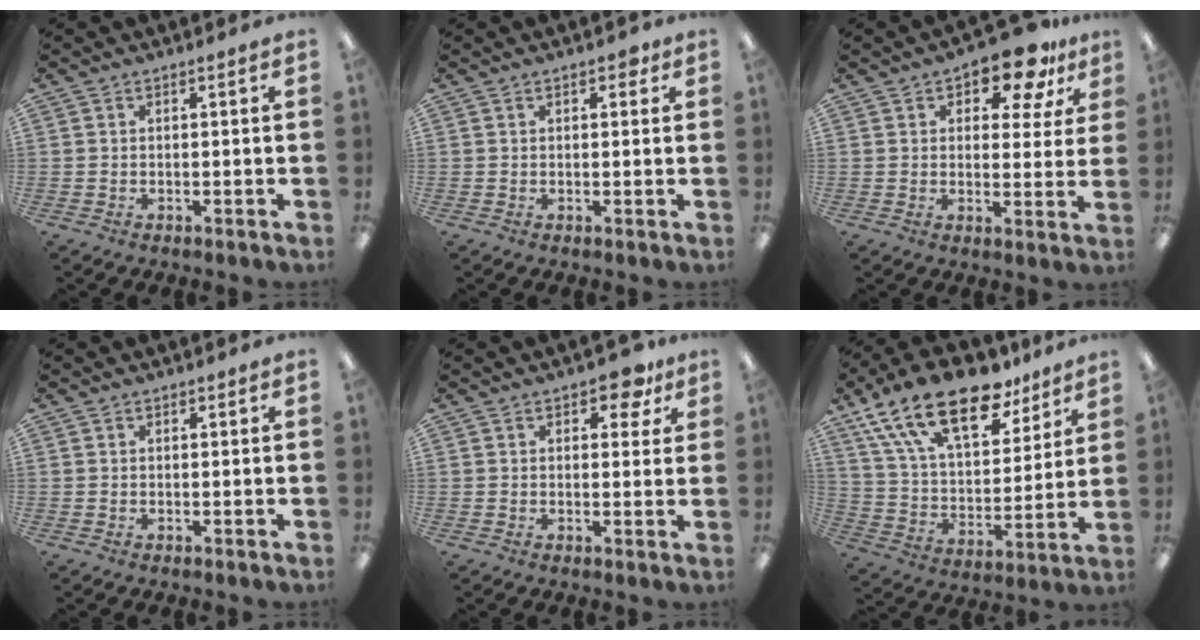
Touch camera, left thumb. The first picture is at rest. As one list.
[{"total": 2.0, "force": [1.0, 1.2, 1.3], "torque": [-0.010, -0.001, 0.013]}, {"total": 10.9, "force": [7.5, 5.0, 6.1], "torque": [-0.086, -0.033, 0.129]}, {"total": 0.6, "force": [0.4, 0.5, 0.1], "torque": [-0.001, 0.002, 0.007]}, {"total": 6.1, "force": [3.7, 3.1, 3.7], "torque": [-0.034, -0.012, 0.058]}, {"total": 22.0, "force": [15.0, 9.7, 12.9], "torque": [-0.234, -0.079, 0.267]}]